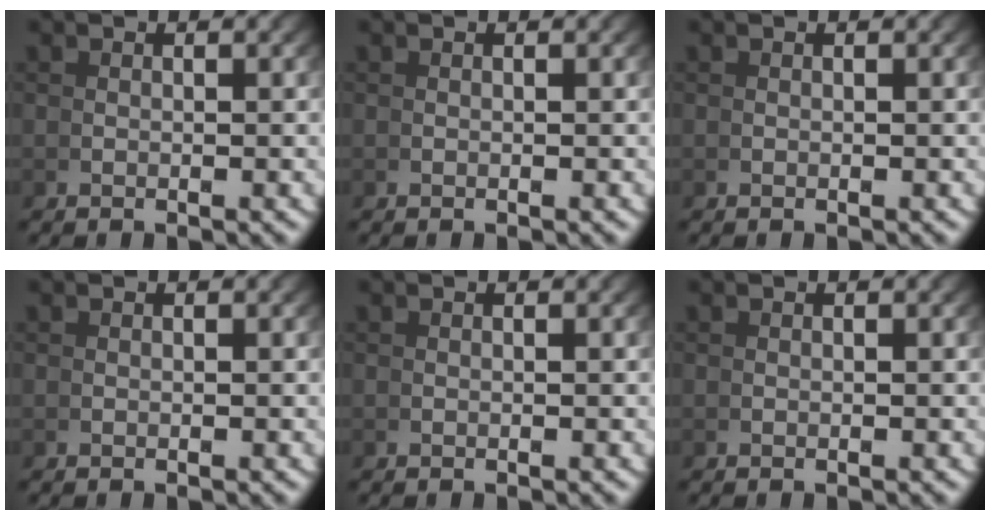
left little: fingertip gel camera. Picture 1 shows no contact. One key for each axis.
{"total": 0.0}
{"total": 0.0}
{"total": 0.0}
{"total": 0.0}
{"total": 0.0}